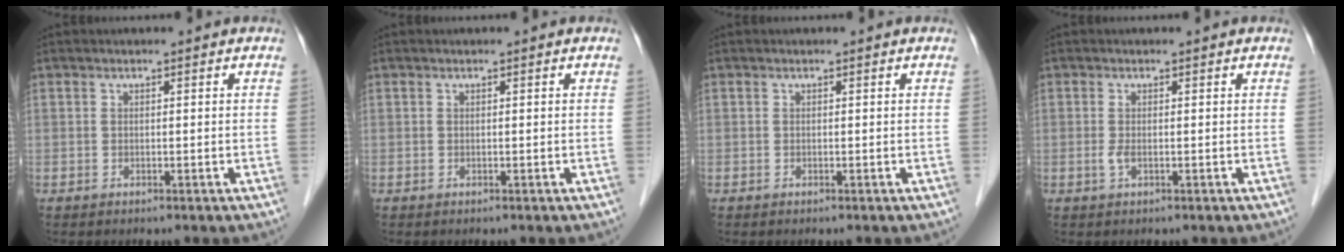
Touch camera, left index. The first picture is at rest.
{"total": 0.0}
{"total": 0.0}
{"total": 1.2, "force": [-0.3, 0.3, 1.1], "torque": [-0.028, -0.004, -0.004]}